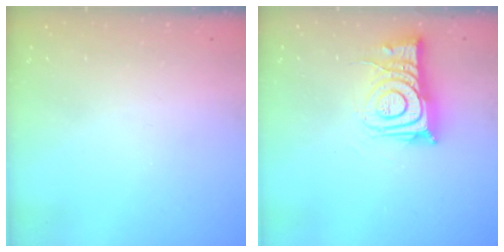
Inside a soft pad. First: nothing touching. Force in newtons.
{"total": 11.4, "press": 11.3, "slide": 0.9}